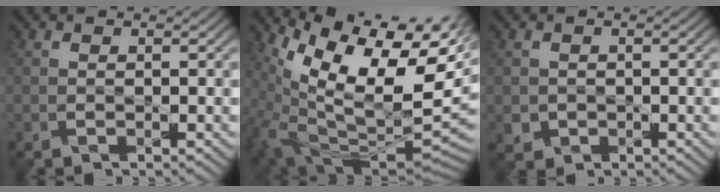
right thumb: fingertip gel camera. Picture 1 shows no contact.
{"total": 14.2, "force": [3.1, 6.2, 12.3], "torque": [-0.203, -0.019, 0.080]}
{"total": 1.3, "force": [0.0, 1.2, -0.5], "torque": [0.004, -0.004, 0.003]}